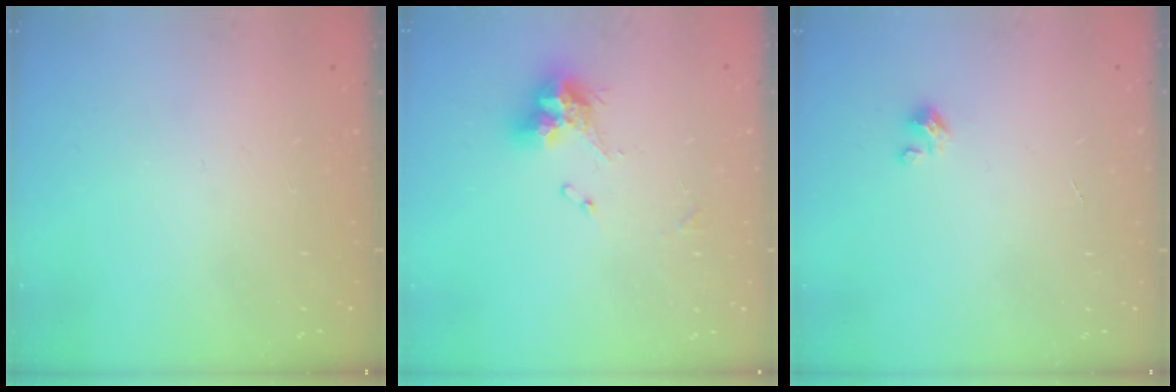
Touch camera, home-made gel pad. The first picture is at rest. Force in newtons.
{"total": 9.9, "press": 9.8, "slide": 1.1}
{"total": 1.5, "press": 1.5, "slide": 0.1}